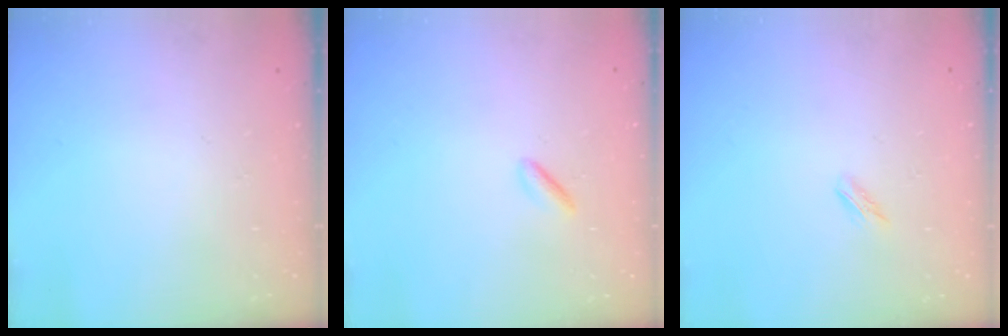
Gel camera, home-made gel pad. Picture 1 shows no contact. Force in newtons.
{"total": 1.2, "press": 1.1, "slide": 0.5}
{"total": 1.7, "press": 1.5, "slide": 0.6}